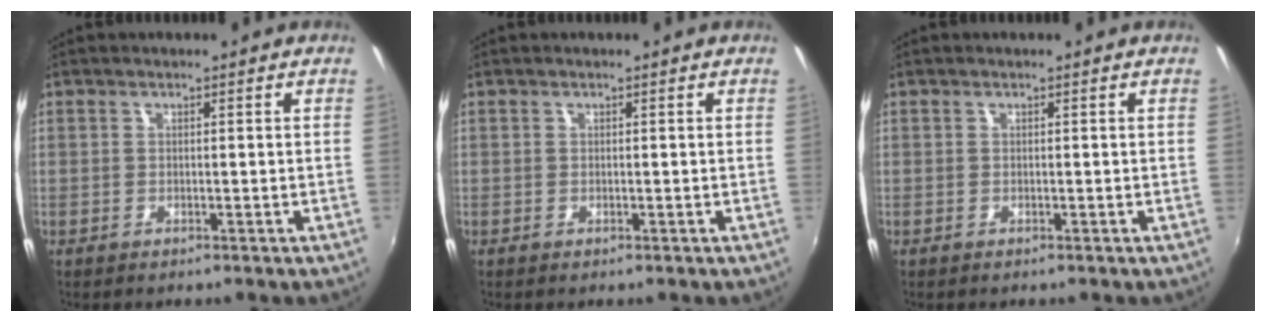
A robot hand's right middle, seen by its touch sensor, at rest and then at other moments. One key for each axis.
{"total": 0.0}
{"total": 0.0}